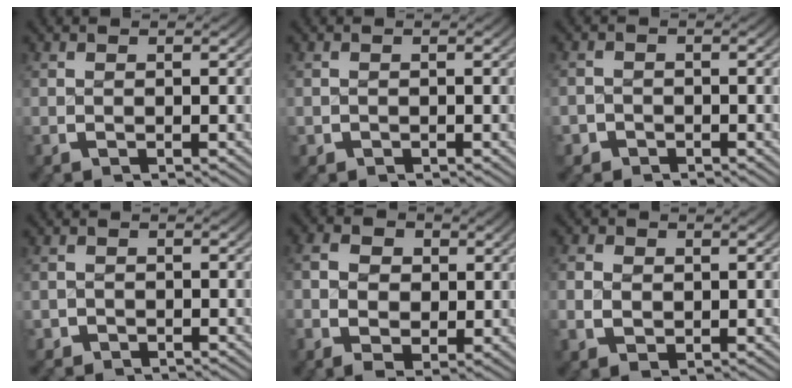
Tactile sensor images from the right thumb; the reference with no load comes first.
{"total": 0.7, "force": [-0.3, 0.6, 0.0], "torque": [0.001, -0.006, -0.004]}
{"total": 2.1, "force": [-1.6, 1.4, -0.2], "torque": [0.008, -0.010, -0.027]}
{"total": 1.4, "force": [-1.0, 1.0, -0.1], "torque": [0.005, -0.007, -0.016]}
{"total": 5.0, "force": [0.3, 3.7, 3.3], "torque": [-0.060, -0.016, 0.010]}
{"total": 2.5, "force": [0.1, 2.0, 1.4], "torque": [-0.030, -0.006, 0.009]}